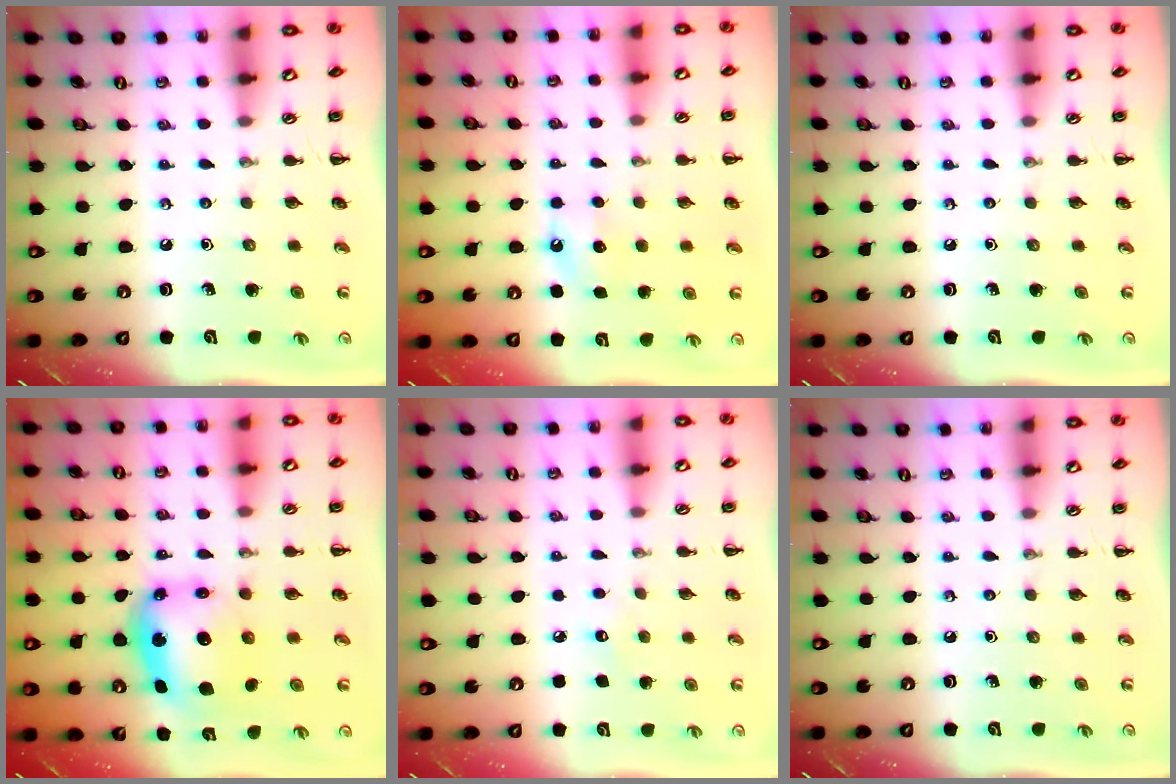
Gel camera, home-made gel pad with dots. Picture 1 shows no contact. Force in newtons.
{"total": 6.8, "press": 6.6, "slide": 1.8}
{"total": 0.0}
{"total": 7.0, "press": 6.9, "slide": 1.2}
{"total": 5.1, "press": 5.0, "slide": 1.1}
{"total": 0.0}